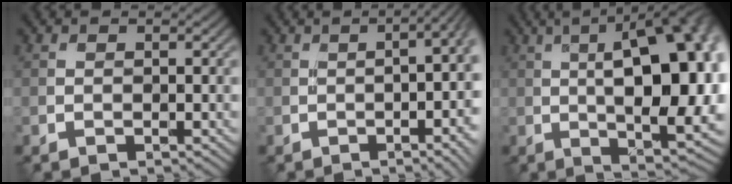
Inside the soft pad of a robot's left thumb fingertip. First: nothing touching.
{"total": 10.4, "force": [-1.4, 3.0, 9.8], "torque": [-0.099, 0.012, -0.025]}
{"total": 17.5, "force": [2.0, 6.0, 16.4], "torque": [-0.224, 0.029, 0.024]}